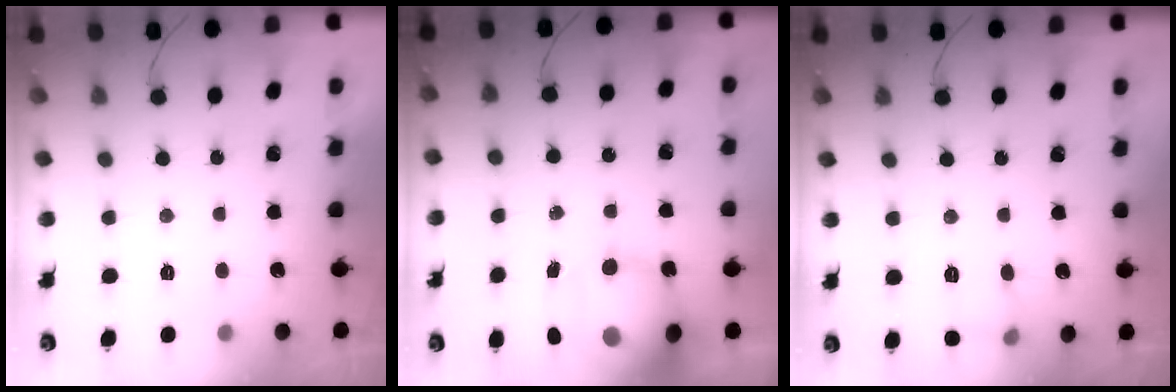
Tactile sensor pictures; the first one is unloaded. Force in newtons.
{"total": 15.0, "press": 14.5, "slide": 3.9}
{"total": 5.2, "press": 4.9, "slide": 1.7}